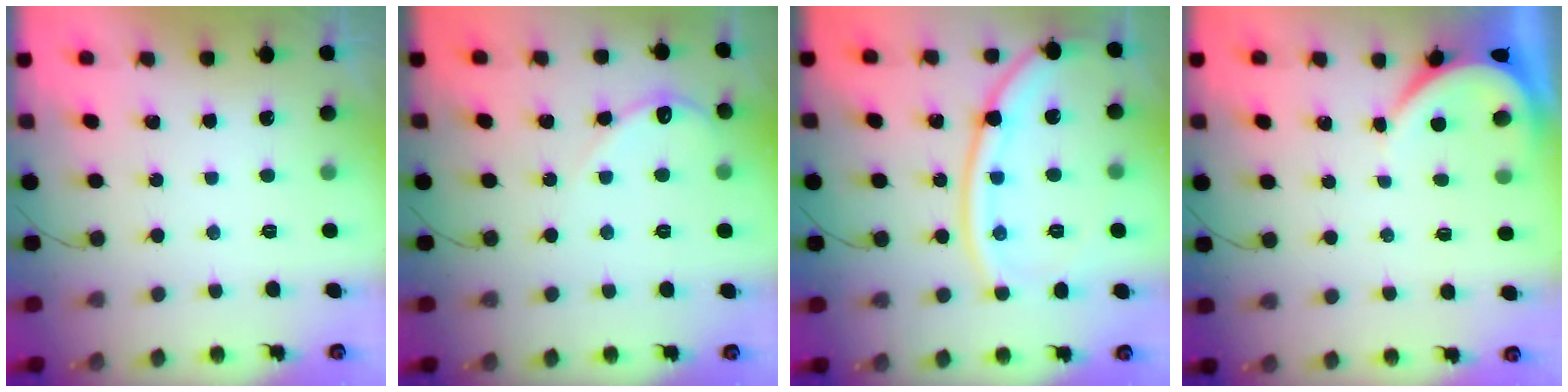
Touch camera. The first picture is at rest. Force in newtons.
{"total": 5.2, "press": 5.2, "slide": 0.7}
{"total": 15.5, "press": 15.4, "slide": 1.7}
{"total": 3.4, "press": 3.4, "slide": 0.5}